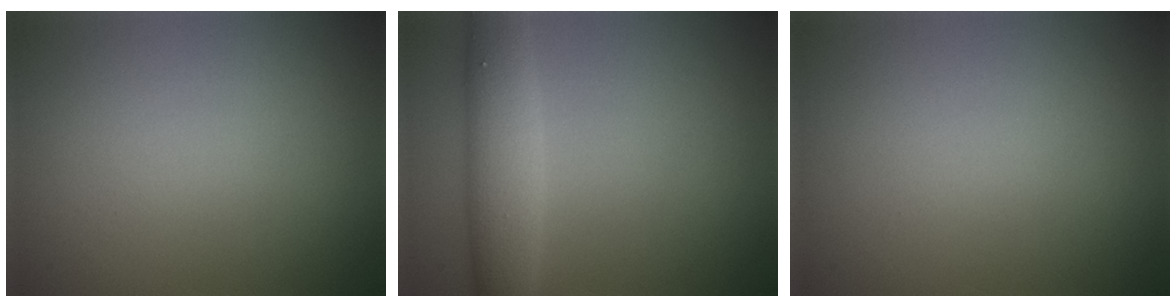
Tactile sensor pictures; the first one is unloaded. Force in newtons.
{"total": 4.9, "press": 4.9, "slide": 0.1}
{"total": 0.0}